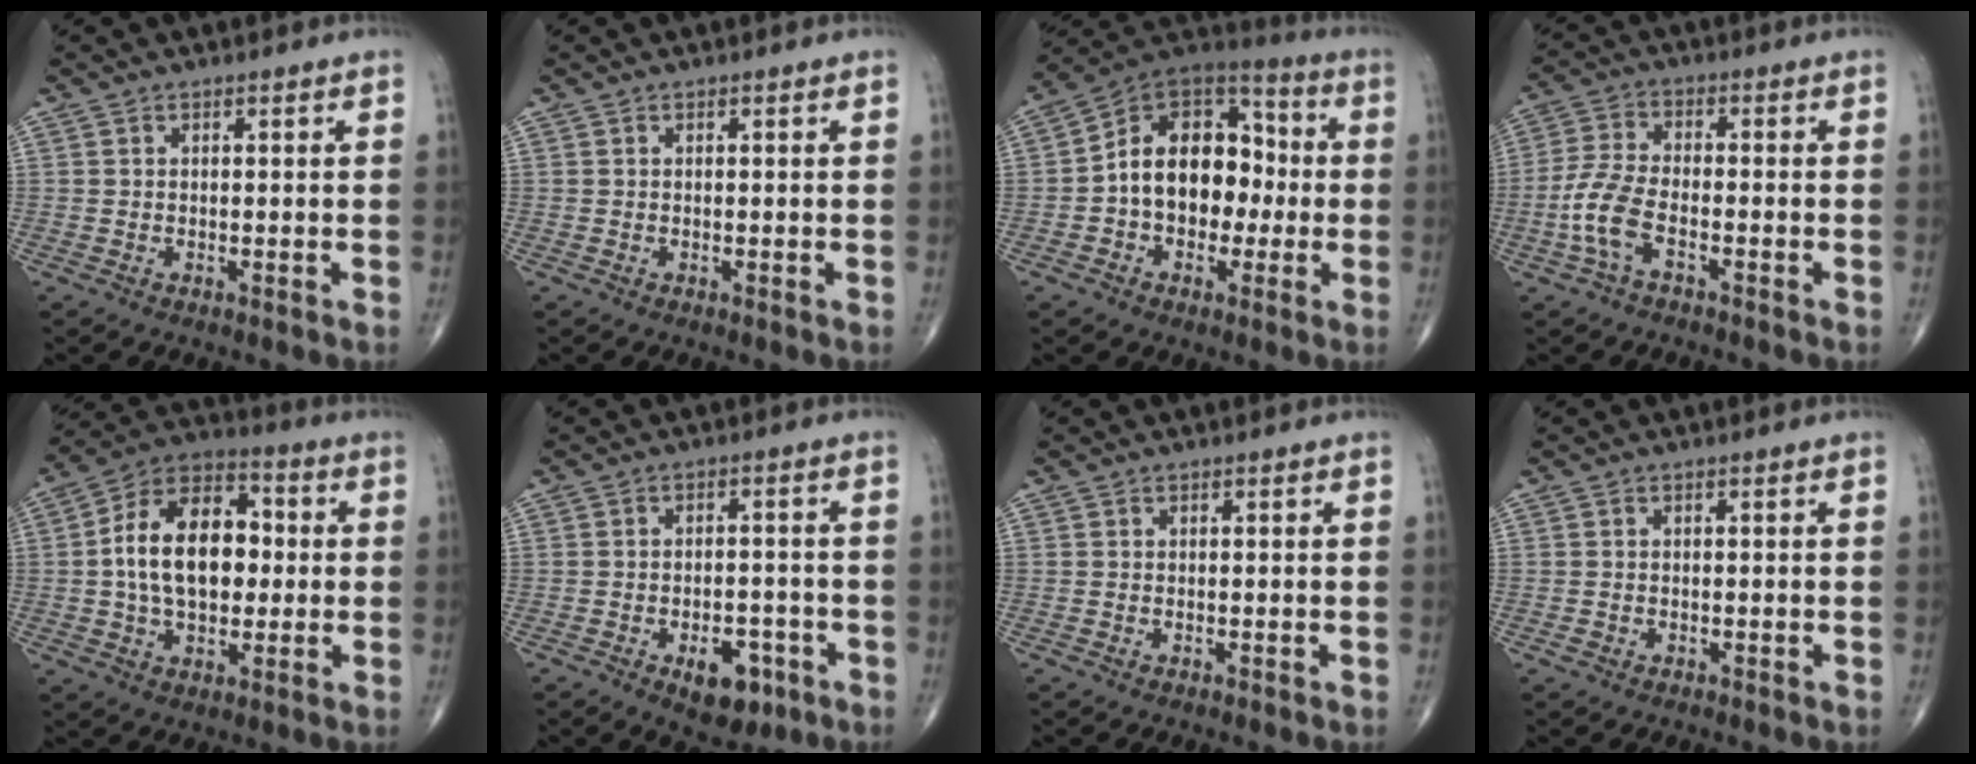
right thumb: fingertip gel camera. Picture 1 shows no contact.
{"total": 0.0}
{"total": 16.8, "force": [-1.1, 11.7, 12.0], "torque": [-0.151, 0.047, -0.027]}
{"total": 7.4, "force": [-2.9, 3.5, 5.8], "torque": [-0.137, 0.023, -0.063]}
{"total": 17.4, "force": [0.7, 10.8, 13.6], "torque": [-0.208, 0.029, 0.004]}
{"total": 7.7, "force": [-3.7, 4.4, 5.2], "torque": [-0.048, 0.020, -0.045]}
{"total": 0.0}
{"total": 0.7, "force": [-0.3, 0.7, 0.2], "torque": [-0.002, 0.005, -0.005]}